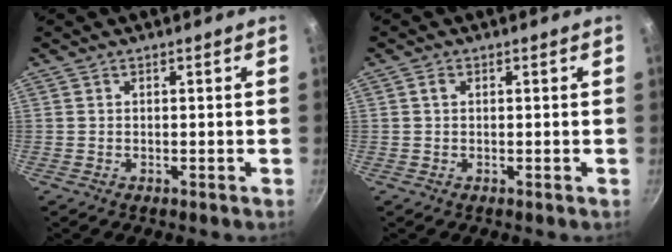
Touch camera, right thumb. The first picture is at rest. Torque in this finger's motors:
{"motor_torque": [-0.14, 0.24, 0.51, -0.32, -0.02]}